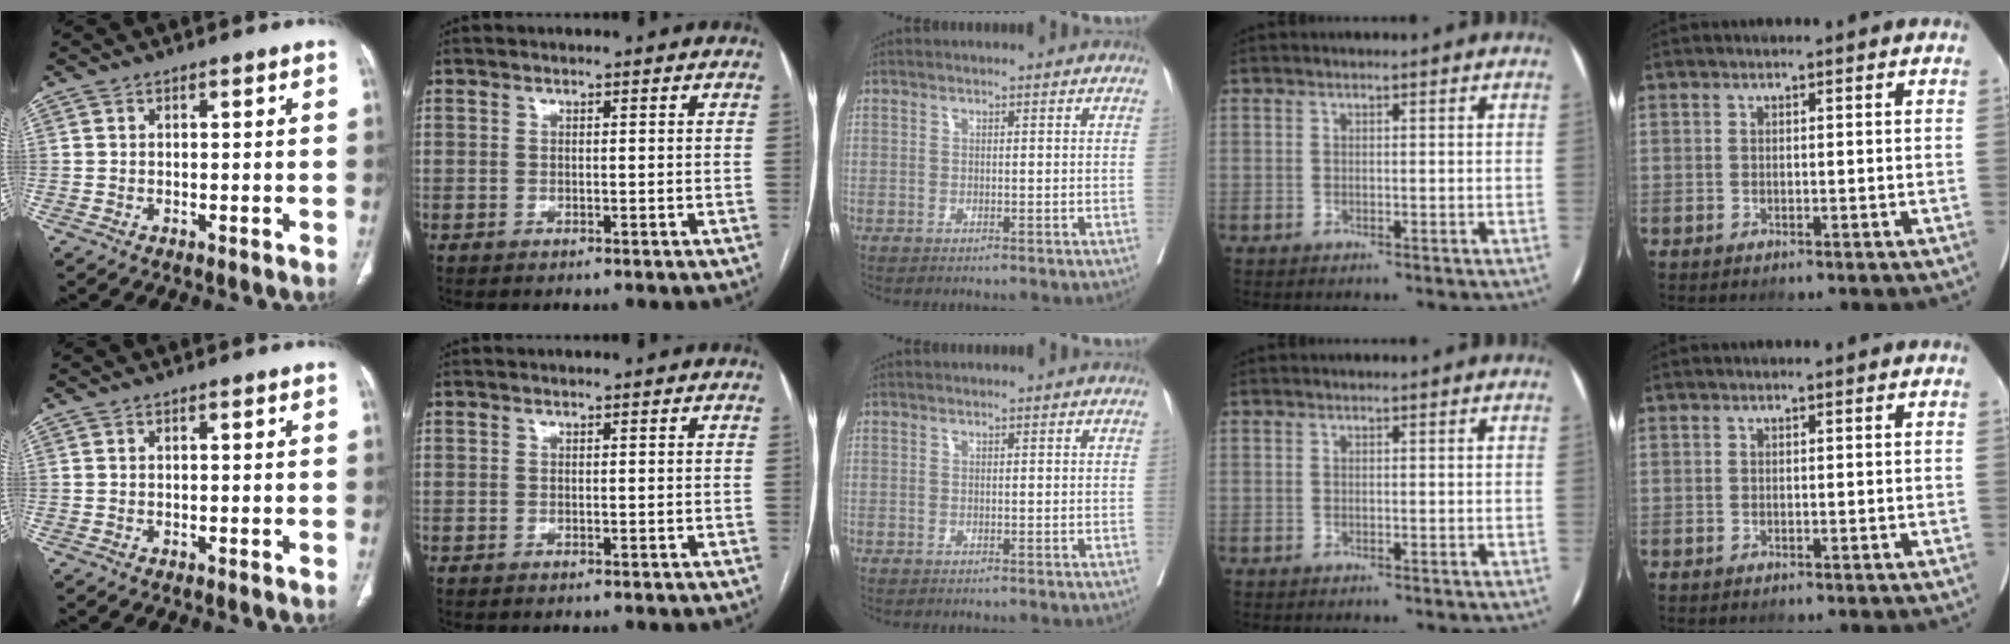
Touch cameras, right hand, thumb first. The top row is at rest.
{}